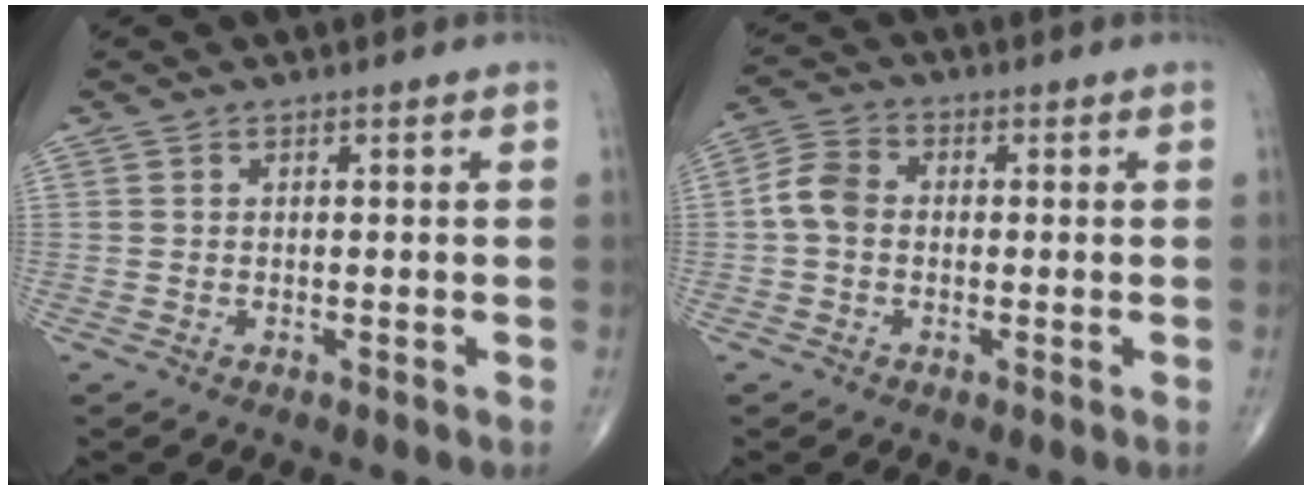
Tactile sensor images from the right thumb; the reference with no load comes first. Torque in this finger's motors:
{"motor_torque": [-0.27, 0.45, 0.87, 0.05, 0.03]}